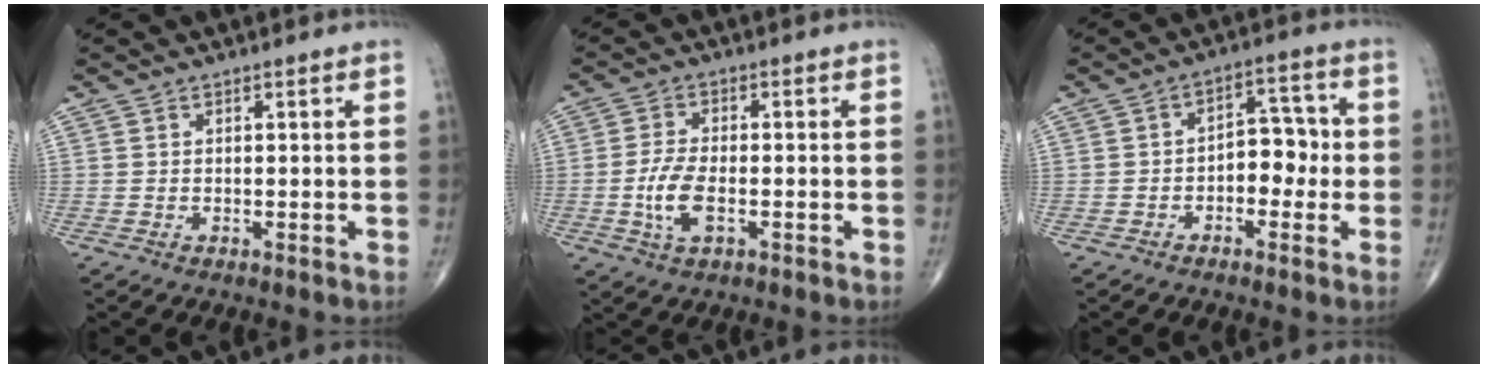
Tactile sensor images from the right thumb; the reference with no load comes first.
{"total": 6.4, "force": [-1.6, 2.9, 5.4], "torque": [-0.118, 0.004, -0.031]}
{"total": 6.7, "force": [-1.2, 4.3, 5.0], "torque": [-0.044, 0.029, -0.029]}